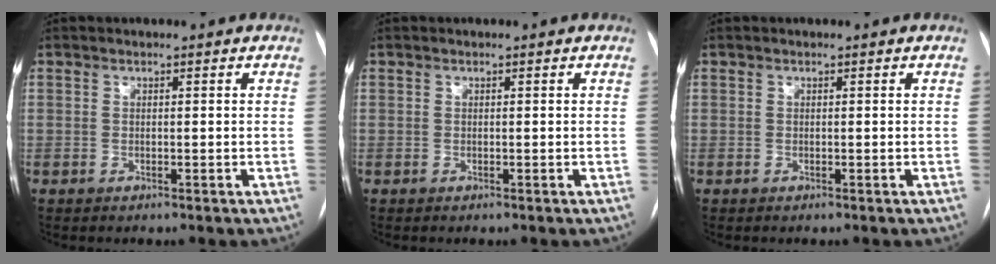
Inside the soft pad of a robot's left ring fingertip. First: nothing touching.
{"total": 0.0}
{"total": 0.0}